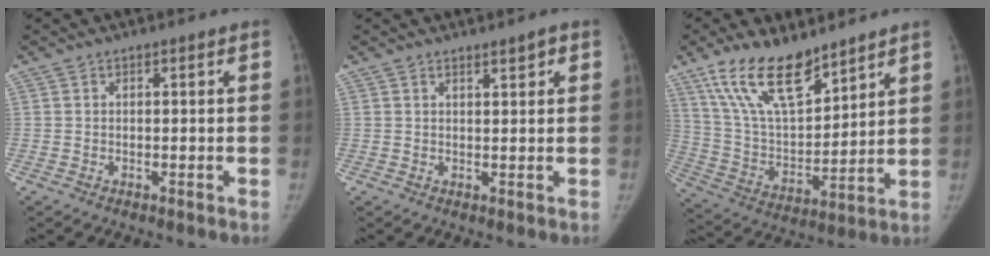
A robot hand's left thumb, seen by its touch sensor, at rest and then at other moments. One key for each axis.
{"total": 1.8, "fx": 1.3, "fy": 0.5, "fz": 1.2, "tx": -0.011, "ty": -0.008, "tz": 0.020}
{"total": 17.7, "fx": 12.4, "fy": 7.1, "fz": 10.5, "tx": -0.154, "ty": -0.063, "tz": 0.240}